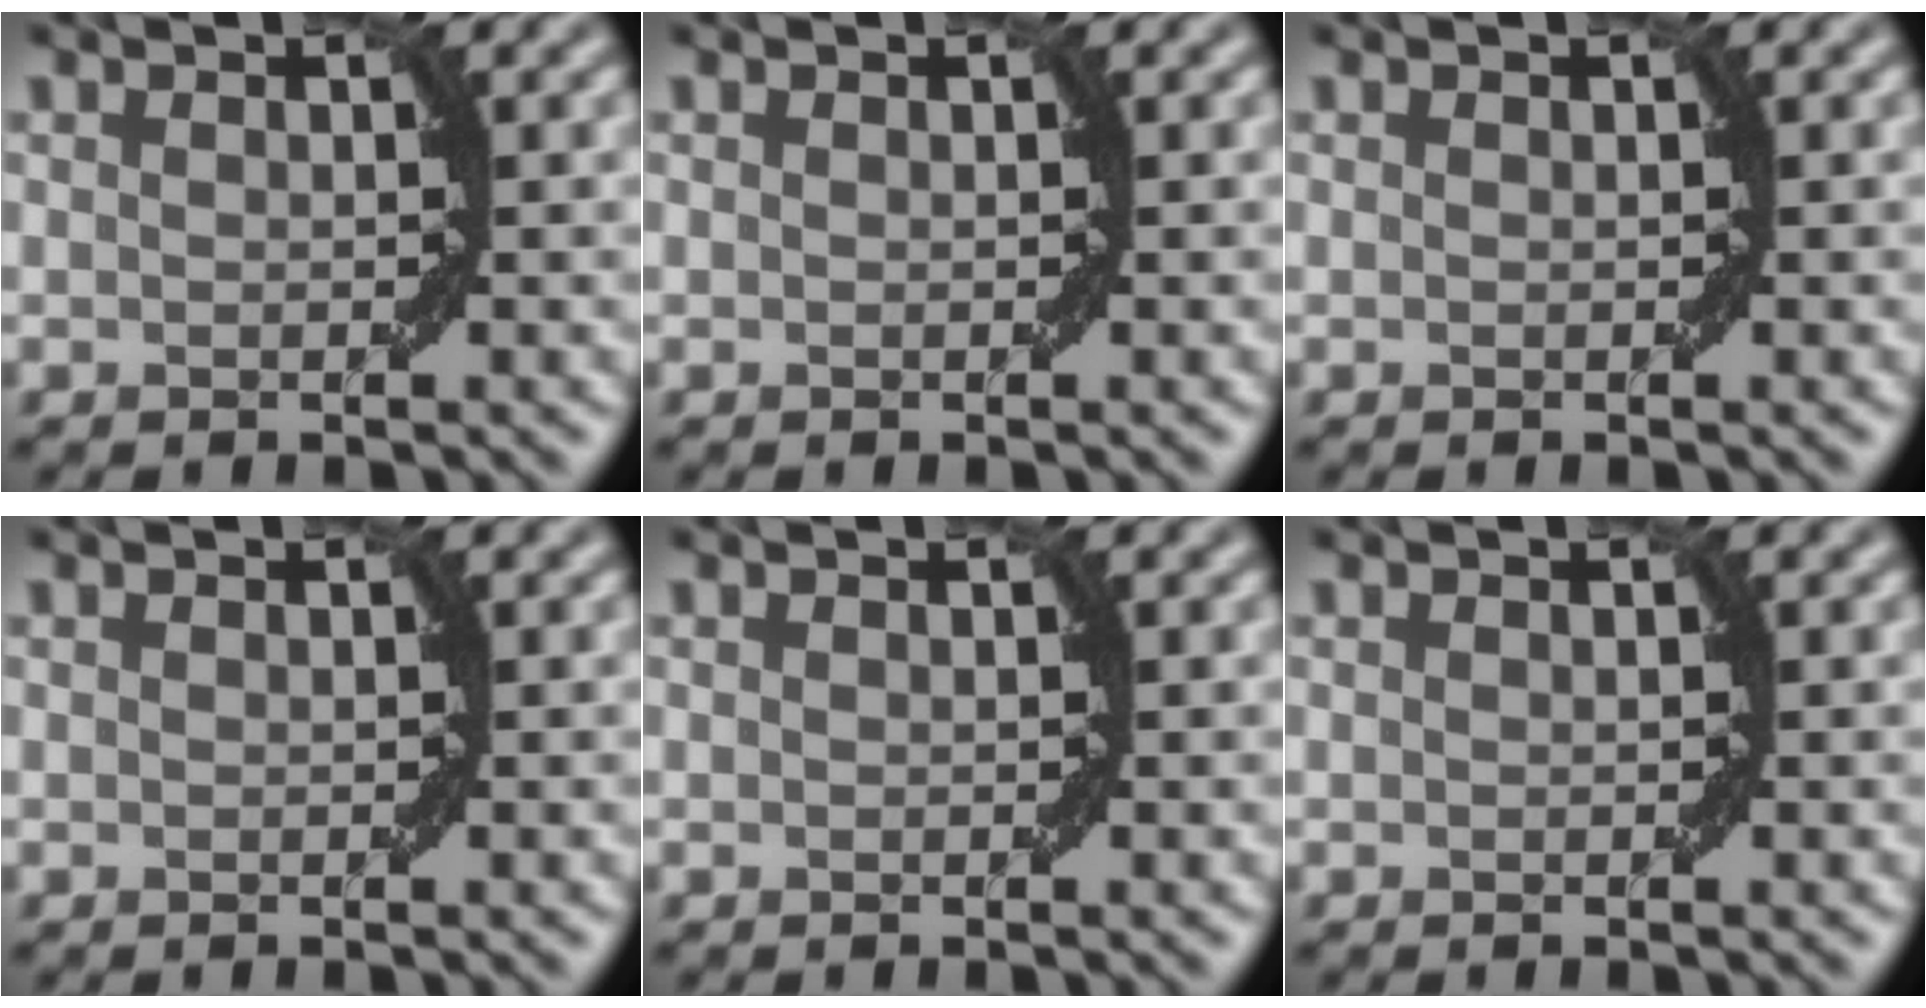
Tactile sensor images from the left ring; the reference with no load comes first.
{"total": 0.0}
{"total": 0.0}
{"total": 0.0}
{"total": 0.0}
{"total": 0.0}